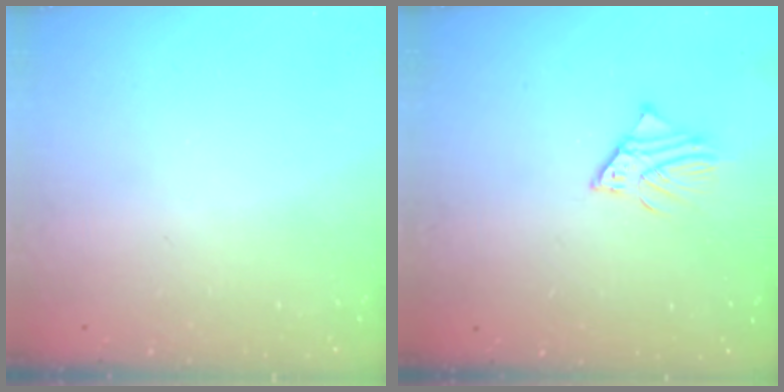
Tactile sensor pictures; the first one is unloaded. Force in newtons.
{"total": 2.9, "press": 2.9, "slide": 0.3}